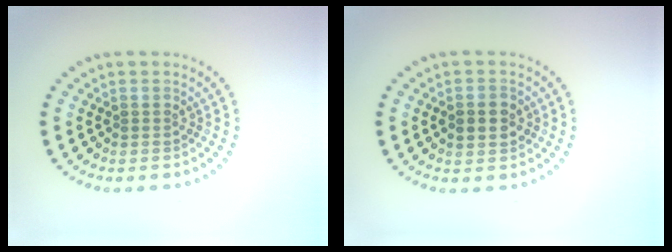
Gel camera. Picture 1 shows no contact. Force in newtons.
{"total": 2.3, "press": 2.2, "slide": 0.1}